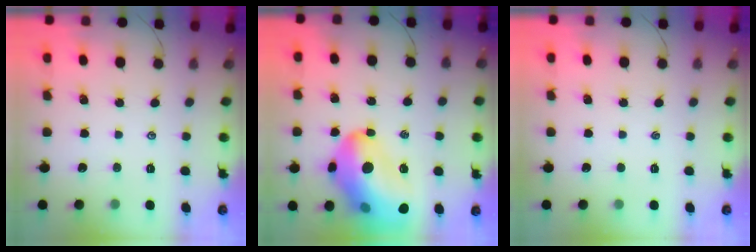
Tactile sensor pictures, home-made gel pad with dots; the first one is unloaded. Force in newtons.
{"total": 23.9, "press": 23.4, "slide": 4.7}
{"total": 0.0}